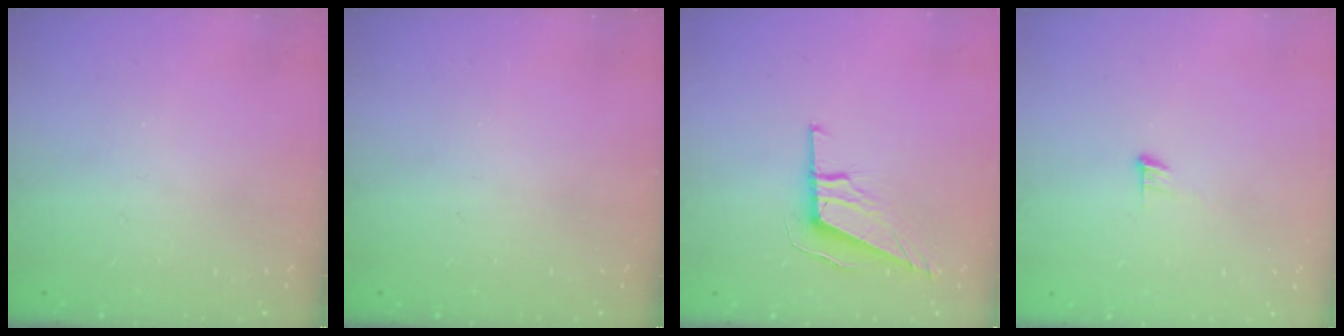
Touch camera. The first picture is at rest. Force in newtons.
{"total": 0.0}
{"total": 9.7, "press": 9.5, "slide": 2.0}
{"total": 4.0, "press": 4.0, "slide": 0.3}